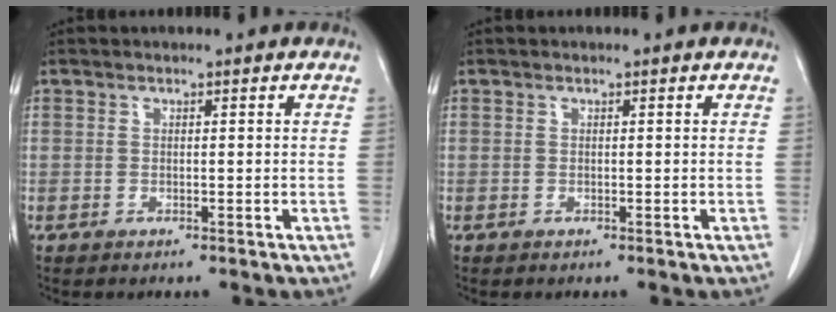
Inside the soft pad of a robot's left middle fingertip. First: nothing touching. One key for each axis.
{"total": 0.0}